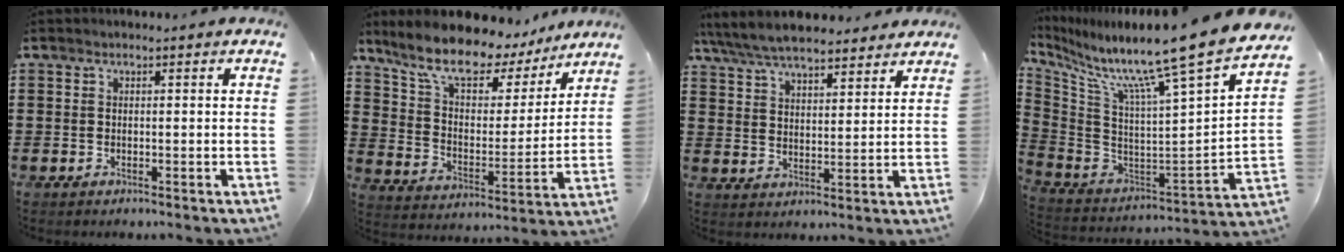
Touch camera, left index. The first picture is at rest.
{"total": 10.8, "force": [9.2, 3.4, 4.6], "torque": [-0.125, -0.055, 0.160]}
{"total": 6.8, "force": [6.3, 1.2, 2.1], "torque": [-0.066, -0.023, 0.115]}
{"total": 11.0, "force": [9.2, -1.2, 6.0], "torque": [-0.120, -0.093, 0.133]}